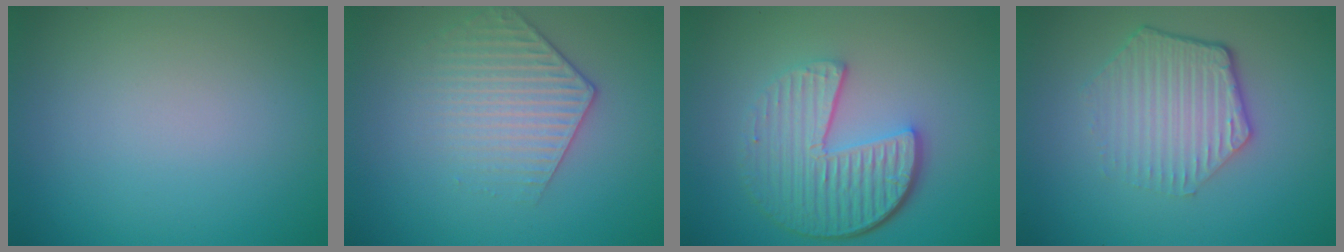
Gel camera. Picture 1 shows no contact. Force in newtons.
{"total": 3.2, "press": 2.9, "slide": 1.2}
{"total": 6.3, "press": 4.5, "slide": 4.5}
{"total": 4.3, "press": 3.2, "slide": 2.8}